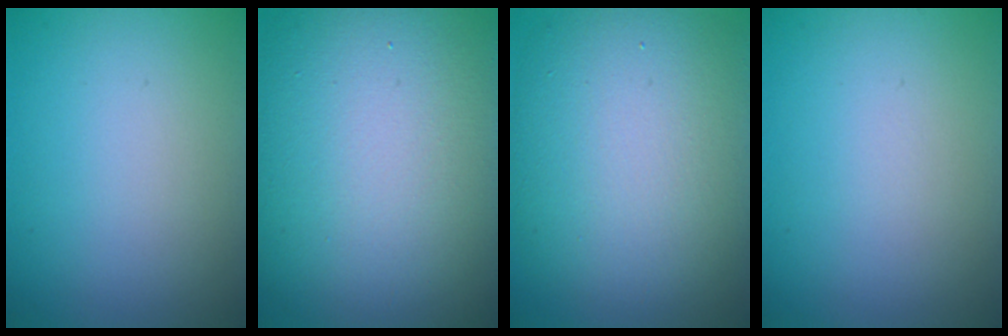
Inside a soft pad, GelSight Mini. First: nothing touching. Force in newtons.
{"total": 17.7, "press": 17.7, "slide": 0.9}
{"total": 12.5, "press": 12.4, "slide": 0.9}
{"total": 0.0}